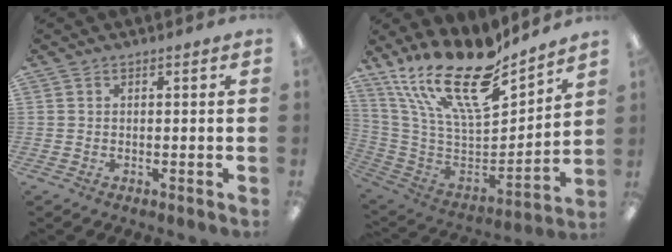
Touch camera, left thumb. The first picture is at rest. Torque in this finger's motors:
{"motor_torque": [1.25, -0.45, 1.36, -1.41, 0.52]}